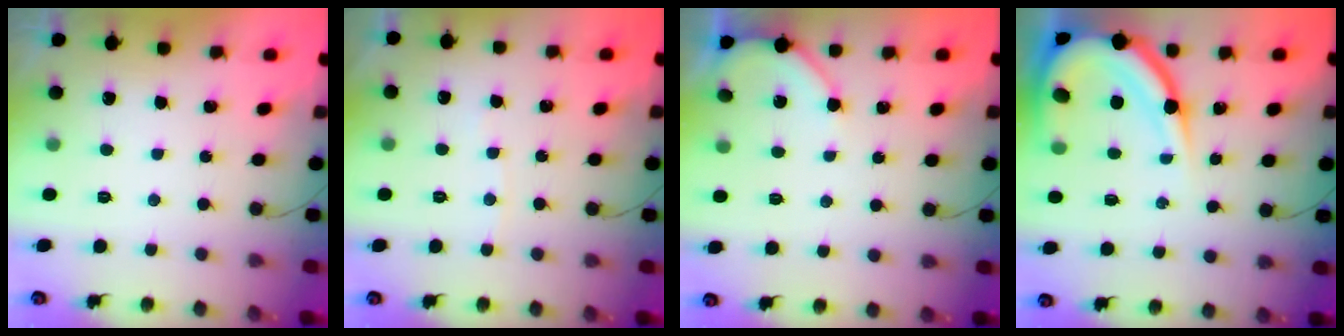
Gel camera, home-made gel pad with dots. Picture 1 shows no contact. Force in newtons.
{"total": 2.1, "press": 2.0, "slide": 0.3}
{"total": 4.1, "press": 4.1, "slide": 0.4}
{"total": 14.2, "press": 14.1, "slide": 1.6}